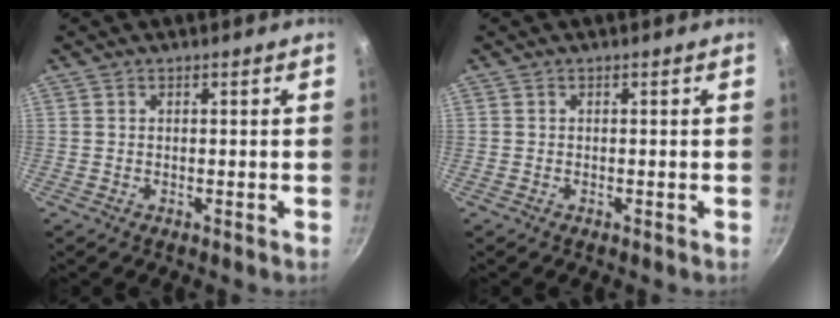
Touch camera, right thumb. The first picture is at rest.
{"total": 0.0}